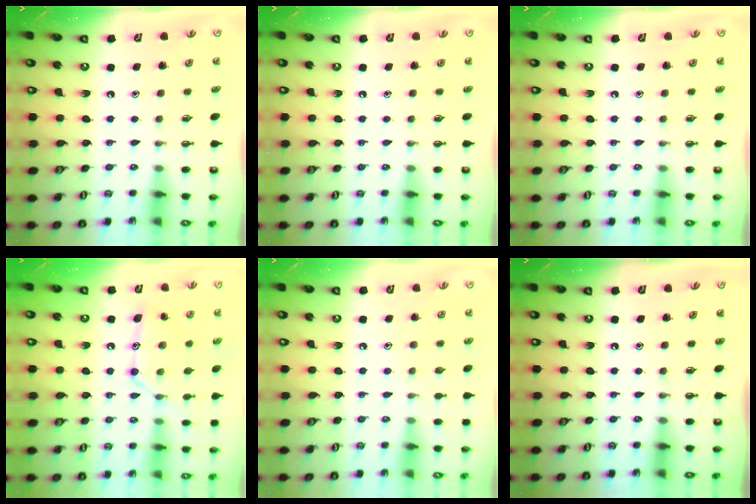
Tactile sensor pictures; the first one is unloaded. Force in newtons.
{"total": 0.0}
{"total": 0.0}
{"total": 13.8, "press": 13.7, "slide": 1.0}
{"total": 4.4, "press": 4.4, "slide": 0.5}
{"total": 0.0}